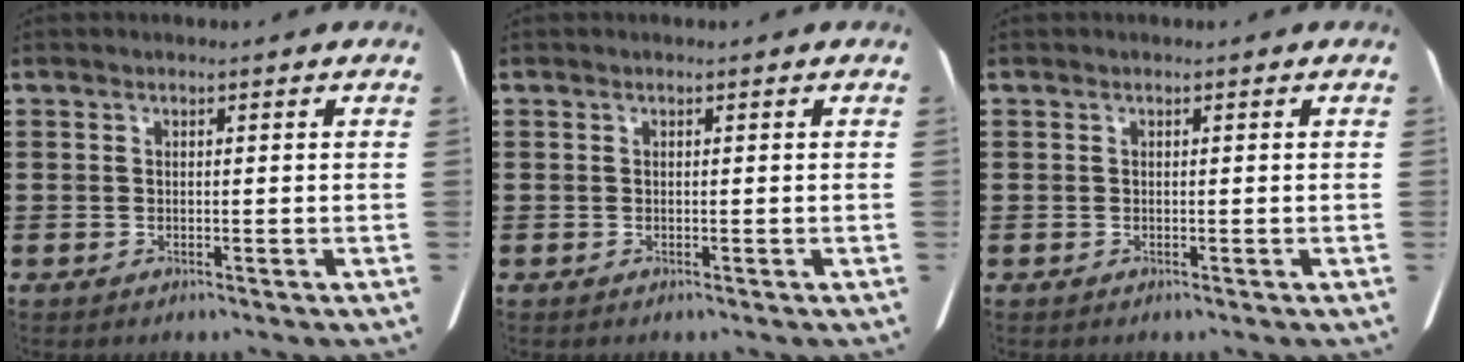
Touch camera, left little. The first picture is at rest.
{"total": 0.0}
{"total": 0.0}